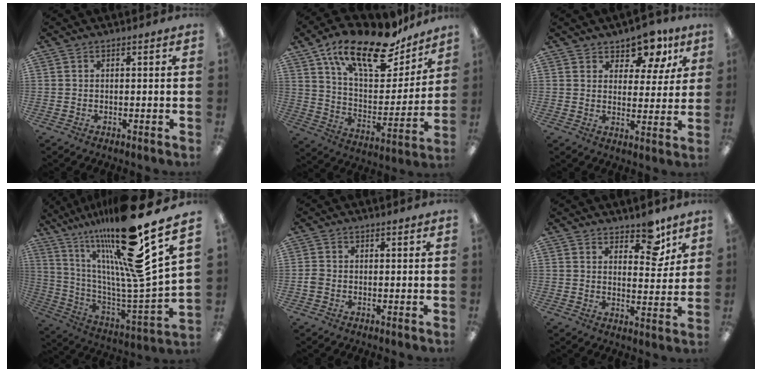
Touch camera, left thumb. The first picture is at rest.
{"total": 22.0, "force": [15.6, 8.6, 12.9], "torque": [-0.208, -0.096, 0.266]}
{"total": 9.2, "force": [7.2, 4.7, 3.3], "torque": [-0.048, -0.044, 0.130]}
{"total": 26.5, "force": [17.5, 4.5, 19.4], "torque": [-0.303, -0.116, 0.279]}
{"total": 1.5, "force": [-0.4, 1.2, 0.8], "torque": [-0.013, 0.003, -0.008]}
{"total": 8.3, "force": [6.3, 3.7, 3.9], "torque": [-0.031, -0.042, 0.106]}